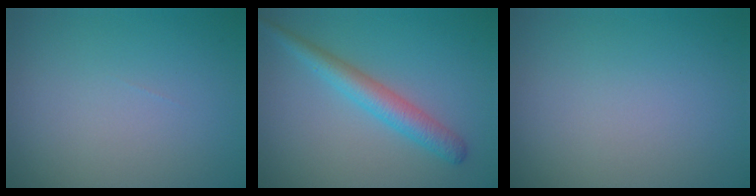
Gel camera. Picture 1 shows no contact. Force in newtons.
{"total": 3.3, "press": 3.3, "slide": 0.1}
{"total": 0.0}